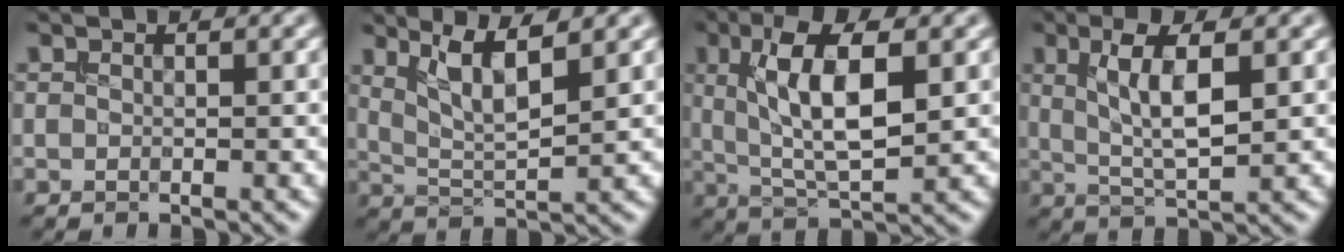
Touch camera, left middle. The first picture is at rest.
{"total": 4.6, "force": [2.2, 1.2, 3.8], "torque": [-0.073, -0.004, 0.042]}
{"total": 8.2, "force": [1.5, 2.9, 7.5], "torque": [-0.134, 0.001, 0.025]}
{"total": 5.4, "force": [1.1, 1.7, 5.0], "torque": [-0.096, 0.001, 0.023]}